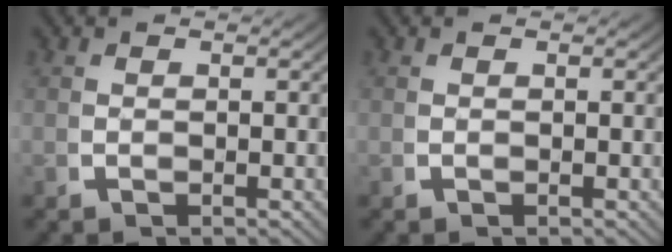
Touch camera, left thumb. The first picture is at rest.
{"total": 0.0}